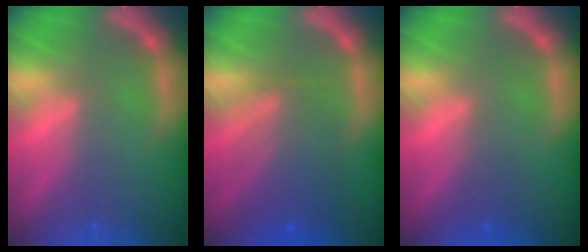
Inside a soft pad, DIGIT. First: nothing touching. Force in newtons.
{"total": 6.1}
{"total": 1.4}